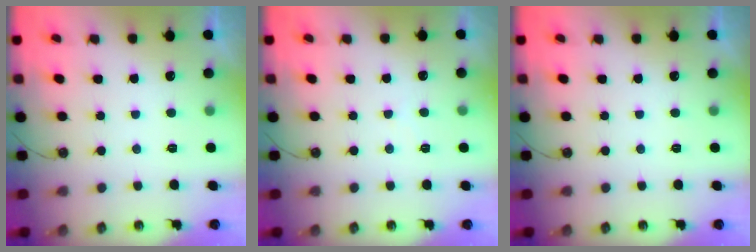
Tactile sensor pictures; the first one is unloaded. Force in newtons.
{"total": 4.7, "press": 4.6, "slide": 0.6}
{"total": 0.0}